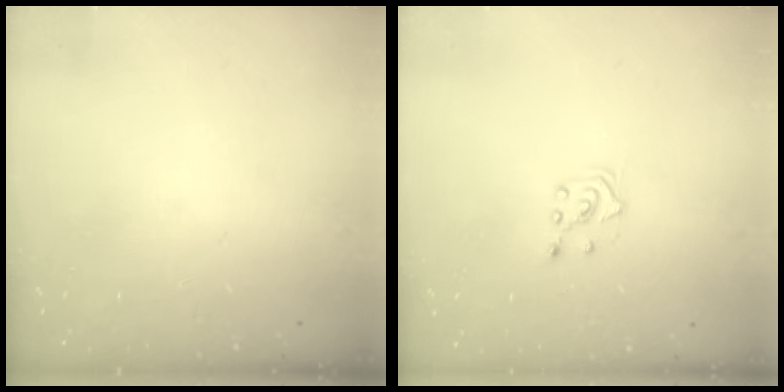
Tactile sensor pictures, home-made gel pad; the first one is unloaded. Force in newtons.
{"total": 3.3, "press": 3.2, "slide": 0.8}